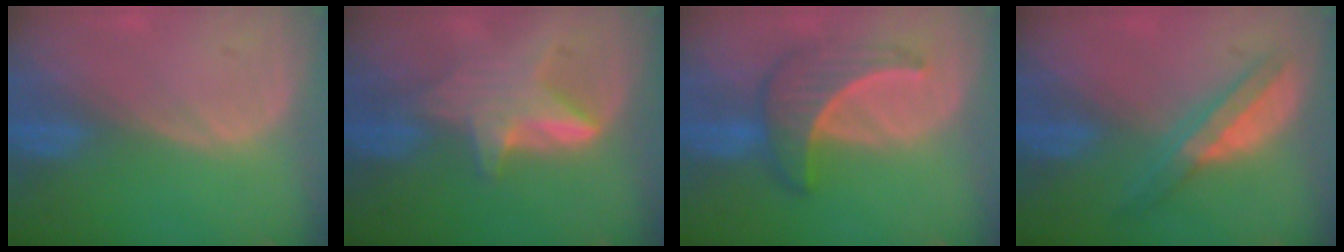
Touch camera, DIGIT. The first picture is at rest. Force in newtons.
{"total": 6.0, "press": 5.7, "slide": 1.9}
{"total": 6.7, "press": 6.4, "slide": 1.9}
{"total": 5.5, "press": 5.2, "slide": 1.8}